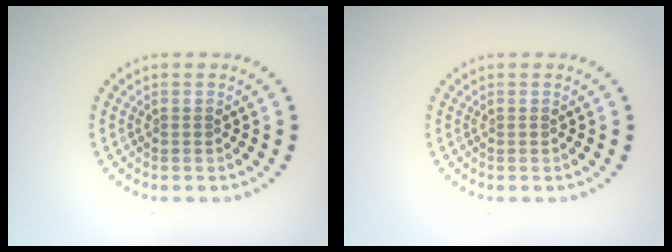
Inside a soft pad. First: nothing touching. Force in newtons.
{"total": 0.0}